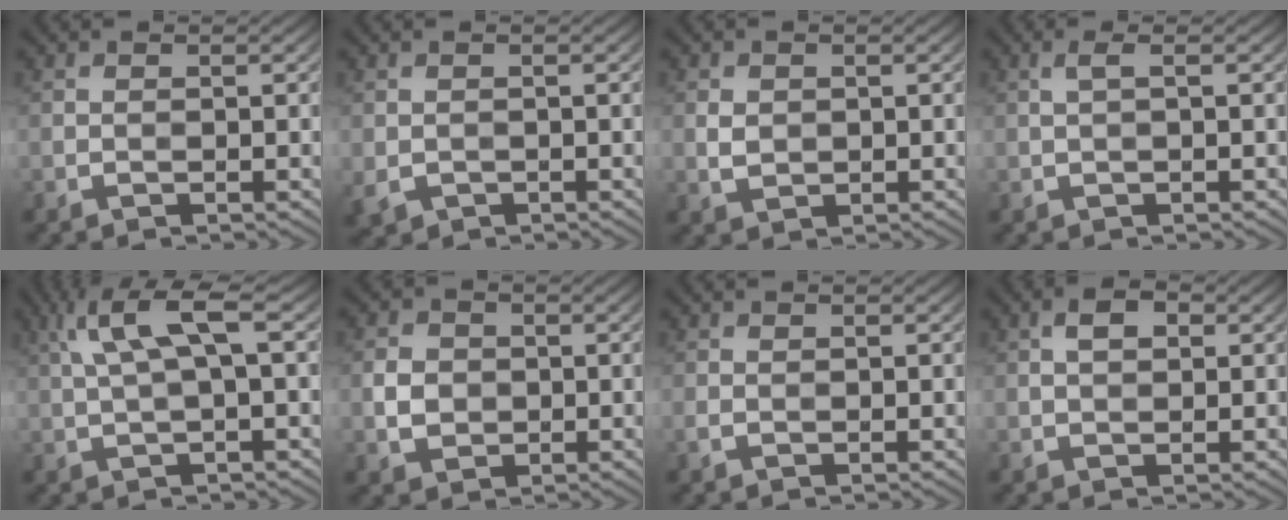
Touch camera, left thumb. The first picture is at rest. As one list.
[{"total": 1.9, "force": [-0.7, 1.5, 0.9], "torque": [-0.028, -0.013, -0.013]}, {"total": 1.9, "force": [0.3, 1.5, 1.0], "torque": [-0.024, -0.005, 0.006]}, {"total": 1.3, "force": [0.4, 0.2, 1.2], "torque": [-0.027, 0.007, 0.006]}, {"total": 6.8, "force": [2.3, 1.5, 6.2], "torque": [-0.134, 0.021, 0.044]}, {"total": 3.2, "force": [0.0, 2.8, 1.4], "torque": [-0.036, -0.004, -0.005]}, {"total": 0.8, "force": [-0.1, 0.7, 0.5], "torque": [-0.016, -0.003, -0.001]}, {"total": 2.6, "force": [0.9, 1.5, 1.9], "torque": [-0.037, 0.003, 0.013]}]